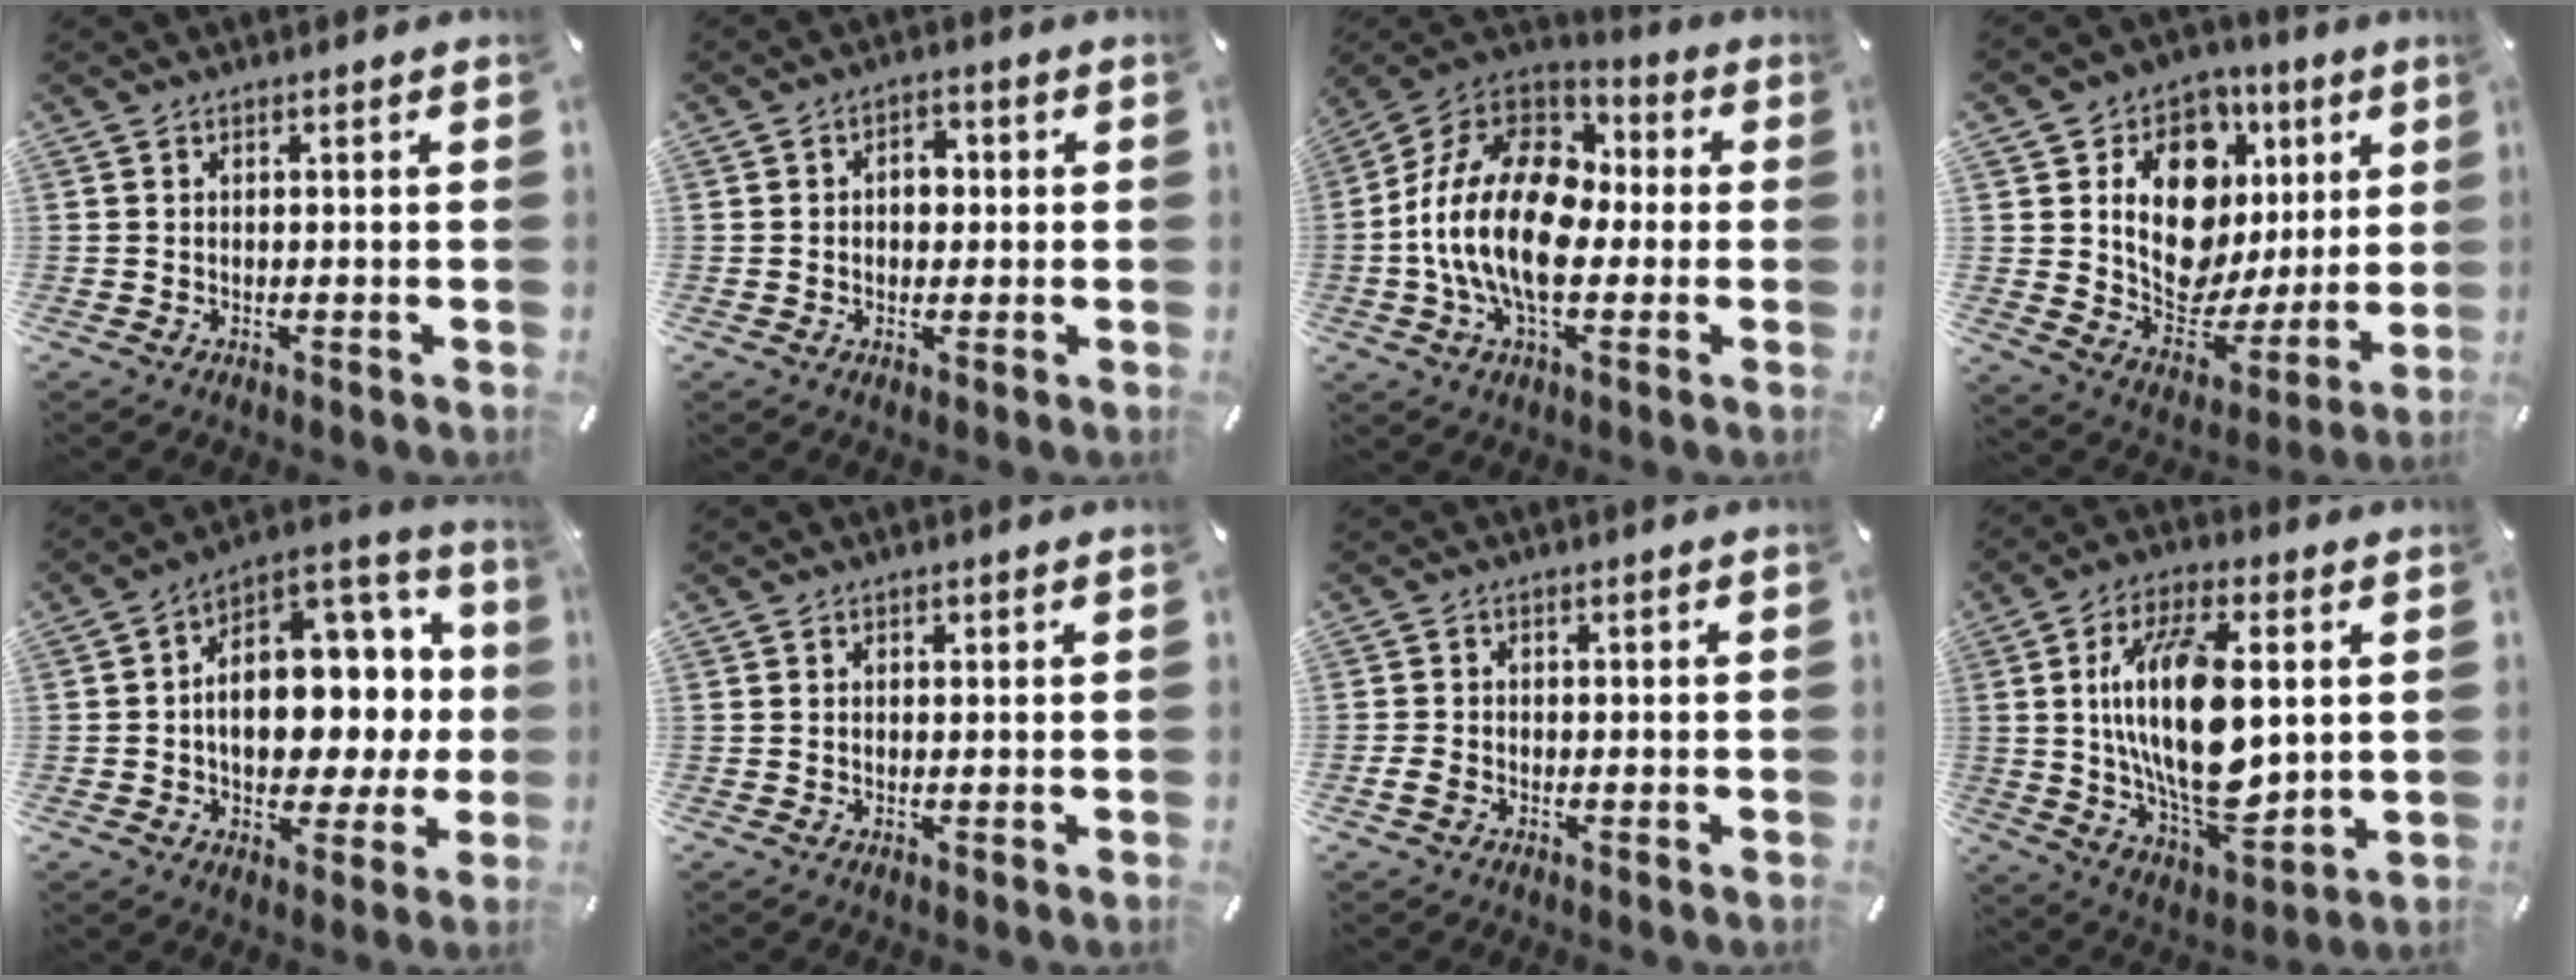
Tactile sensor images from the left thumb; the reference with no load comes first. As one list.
[{"total": 4.4, "force": [-0.1, 3.1, 3.1], "torque": [-0.037, 0.001, -0.010]}, {"total": 20.0, "force": [-3.7, 11.9, 15.6], "torque": [-0.320, 0.020, -0.064]}, {"total": 17.4, "force": [5.3, 12.7, 10.6], "torque": [-0.166, -0.042, 0.092]}, {"total": 15.7, "force": [0.3, 11.2, 11.0], "torque": [-0.144, -0.018, 0.011]}, {"total": 0.7, "force": [0.1, 0.6, 0.4], "torque": [-0.009, 0.003, 0.001]}, {"total": 2.5, "force": [-1.1, 1.7, 1.4], "torque": [-0.032, 0.003, -0.023]}, {"total": 22.2, "force": [3.0, 10.8, 19.2], "torque": [-0.386, -0.018, 0.045]}]